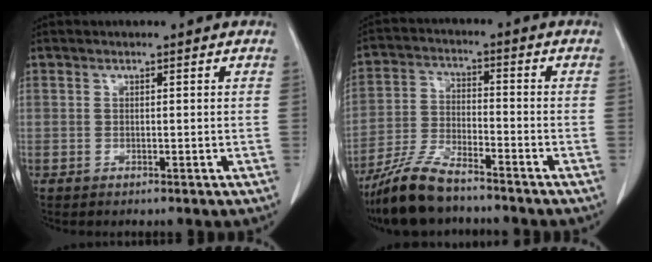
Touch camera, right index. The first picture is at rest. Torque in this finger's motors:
{"motor_torque": [0.37, -0.33, 0.24, 0.07]}